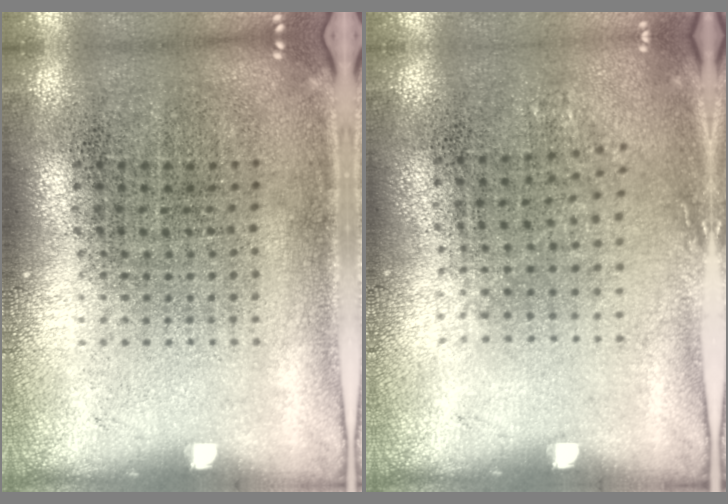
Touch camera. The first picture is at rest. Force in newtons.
{"total": 0.8, "press": 0.6, "slide": 0.5}